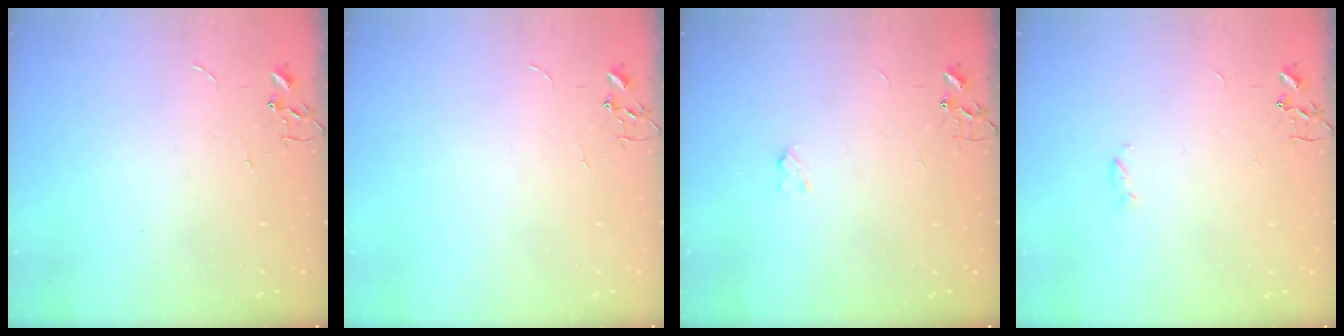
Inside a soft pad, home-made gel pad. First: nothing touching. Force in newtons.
{"total": 0.0}
{"total": 2.4, "press": 2.4, "slide": 0.4}
{"total": 2.3, "press": 2.2, "slide": 0.4}